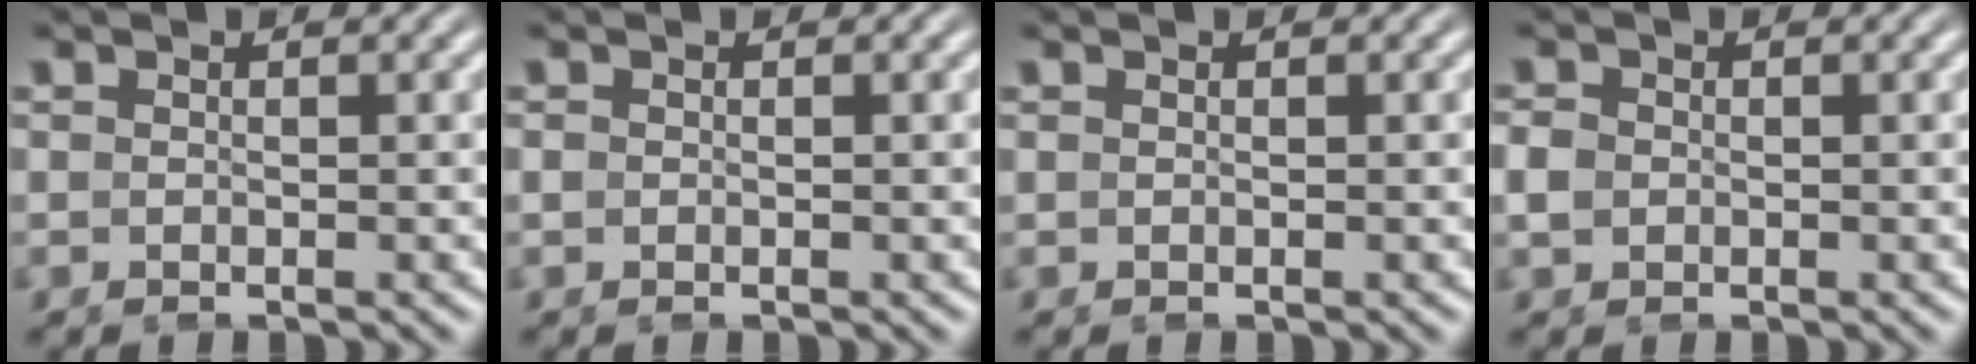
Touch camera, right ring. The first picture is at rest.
{"total": 0.6, "force": [0.0, 0.6, 0.3], "torque": [-0.008, -0.004, 0.002]}
{"total": 0.0}
{"total": 1.2, "force": [-0.1, 1.0, 0.6], "torque": [-0.021, -0.004, 0.000]}